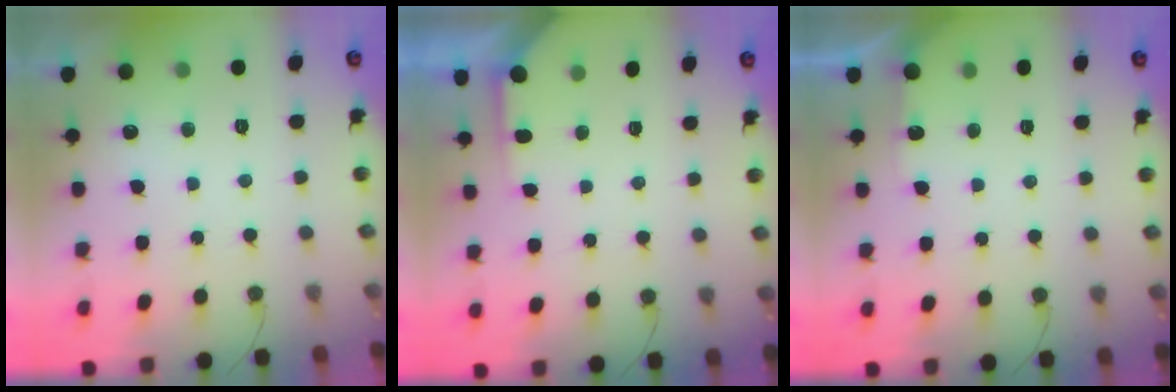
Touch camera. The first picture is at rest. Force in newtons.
{"total": 2.9, "press": 2.8, "slide": 0.4}
{"total": 3.3, "press": 3.3, "slide": 0.3}